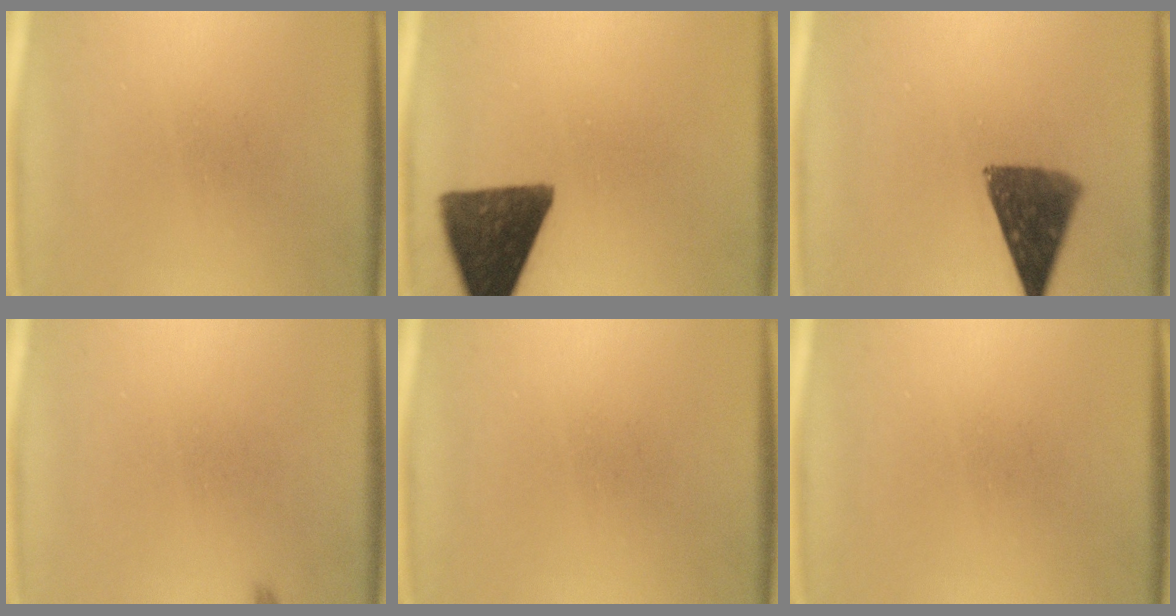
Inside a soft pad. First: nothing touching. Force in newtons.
{"total": 13.6}
{"total": 10.4}
{"total": 0.5}
{"total": 0.0}
{"total": 0.0}